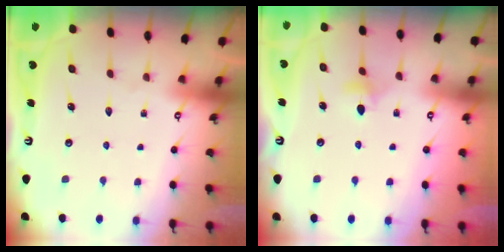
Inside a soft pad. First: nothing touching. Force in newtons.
{"total": 4.4, "press": 4.3, "slide": 0.8}